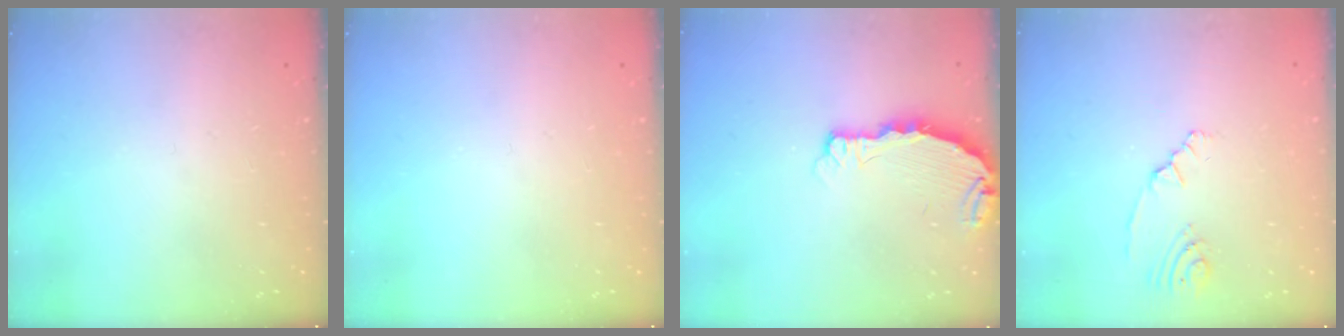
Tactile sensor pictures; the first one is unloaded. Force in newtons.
{"total": 0.0}
{"total": 4.2, "press": 4.2, "slide": 0.4}
{"total": 1.8, "press": 1.5, "slide": 1.0}